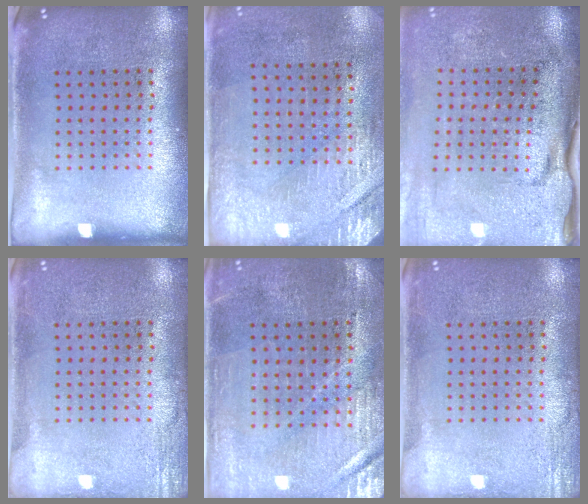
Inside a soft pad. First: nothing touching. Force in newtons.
{"total": 2.8, "press": 2.4, "slide": 1.4}
{"total": 4.4, "press": 3.6, "slide": 2.5}
{"total": 2.2, "press": 2.2, "slide": 0.4}
{"total": 0.9, "press": 0.8, "slide": 0.3}
{"total": 2.2, "press": 2.2, "slide": 0.4}